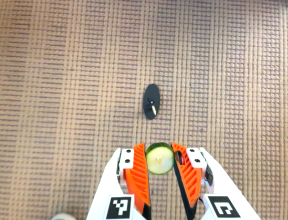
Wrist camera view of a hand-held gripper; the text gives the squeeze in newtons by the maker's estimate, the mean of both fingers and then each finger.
{"total": 8.3, "left": 8.3, "right": 8.4}